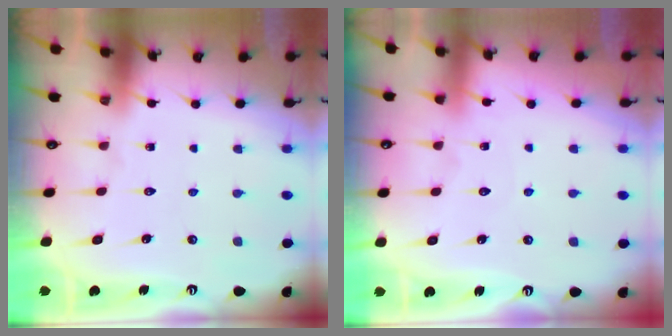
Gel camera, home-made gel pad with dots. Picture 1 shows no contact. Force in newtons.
{"total": 3.6, "press": 3.6, "slide": 0.4}